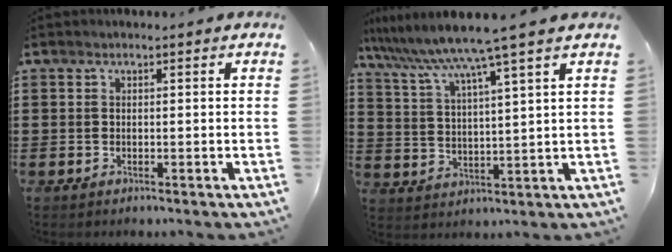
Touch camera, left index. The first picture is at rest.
{"total": 7.1, "force": [6.0, -1.4, 3.5], "torque": [-0.093, -0.042, 0.097]}